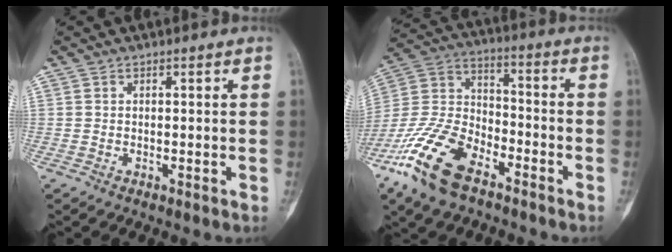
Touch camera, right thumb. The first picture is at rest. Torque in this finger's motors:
{"motor_torque": [0.44, 0.23, 1.54, -1.23, 0.14]}